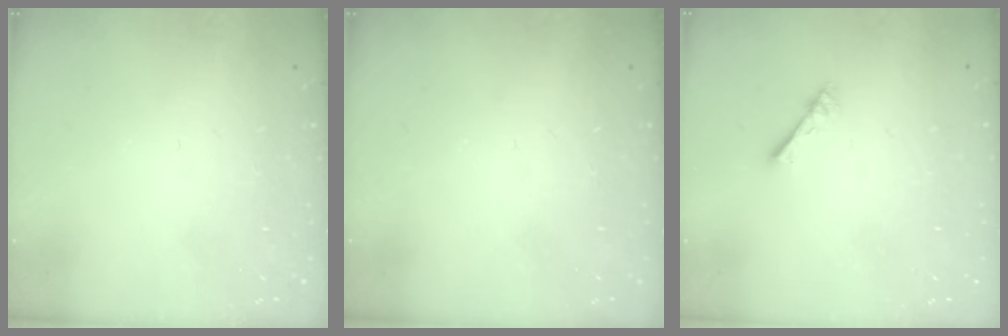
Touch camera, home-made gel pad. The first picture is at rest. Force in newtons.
{"total": 0.0}
{"total": 2.4, "press": 2.4, "slide": 0.2}